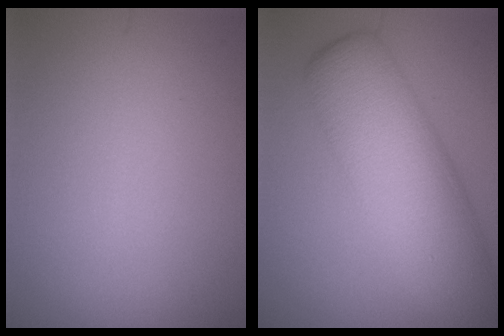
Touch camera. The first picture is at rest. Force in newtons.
{"total": 9.0, "press": 9.0, "slide": 0.3}